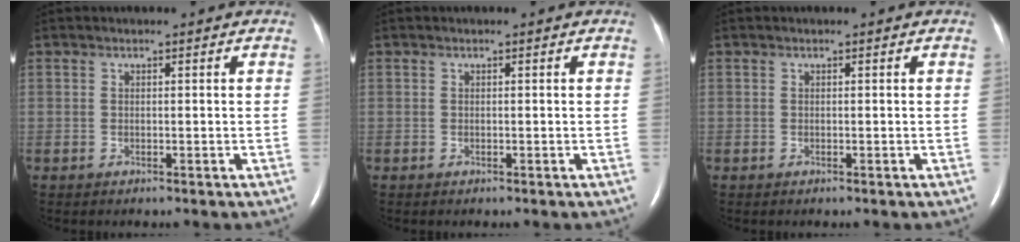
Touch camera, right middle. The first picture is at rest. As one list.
[{"total": 0.0}, {"total": 0.0}]